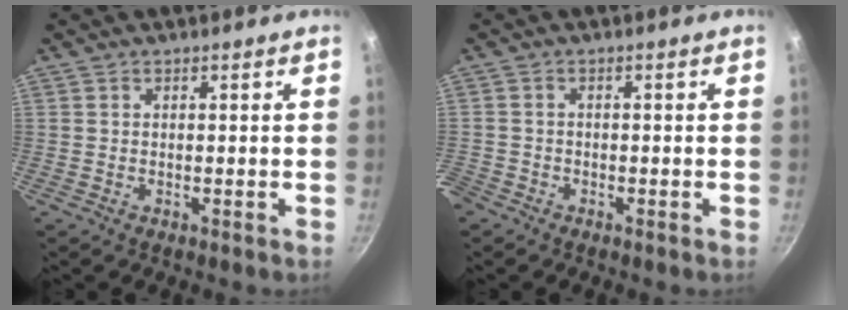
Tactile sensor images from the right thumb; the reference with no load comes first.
{"total": 3.3, "force": [-2.1, 2.4, 0.8], "torque": [-0.027, 0.014, -0.043]}